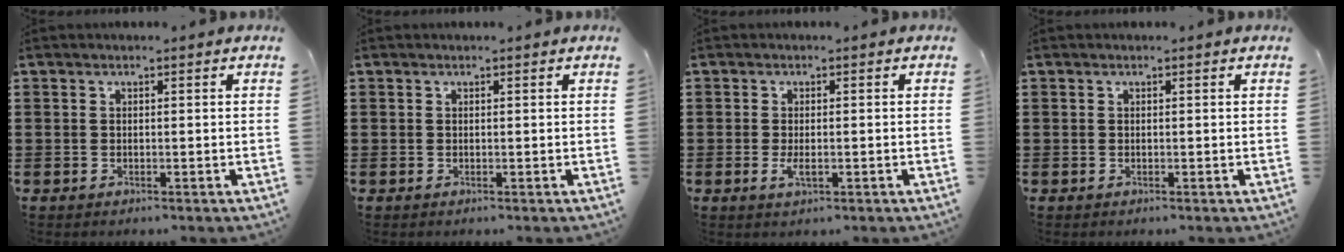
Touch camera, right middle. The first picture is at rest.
{"total": 0.0}
{"total": 2.1, "force": [-0.3, 0.8, 2.0], "torque": [-0.046, -0.005, -0.007]}
{"total": 0.0}